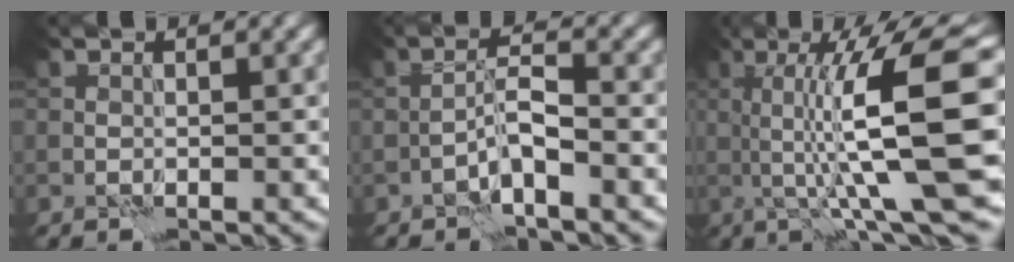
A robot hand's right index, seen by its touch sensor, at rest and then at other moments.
{"total": 2.7, "force": [-1.4, 0.4, 2.3], "torque": [-0.044, 0.012, -0.032]}
{"total": 13.0, "force": [1.1, 2.9, 12.6], "torque": [-0.175, 0.011, 0.019]}